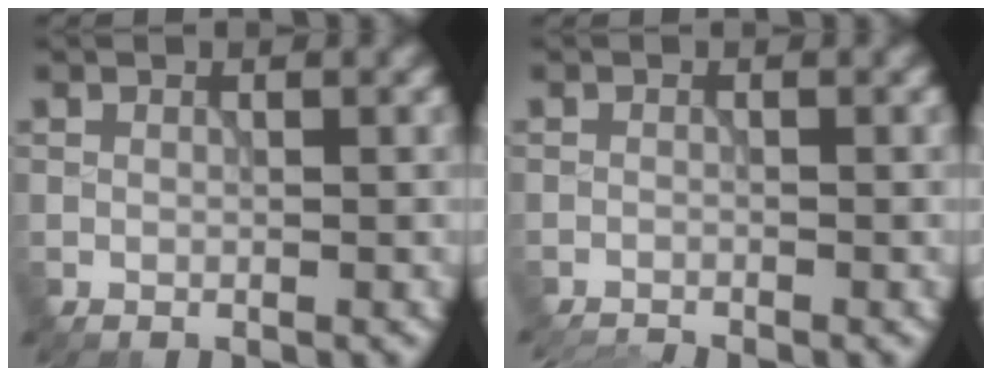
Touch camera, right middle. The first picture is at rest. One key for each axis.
{"total": 2.1, "fx": -2.0, "fy": 0.1, "fz": 0.5, "tx": -0.009, "ty": -0.005, "tz": -0.042}